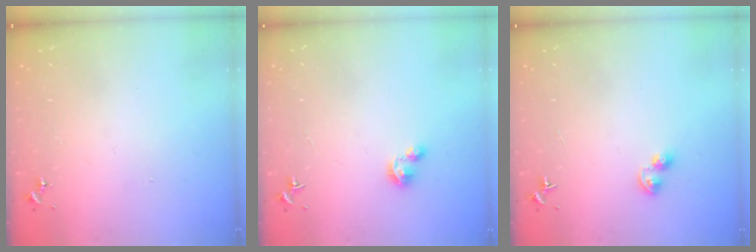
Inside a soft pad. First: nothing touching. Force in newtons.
{"total": 3.6, "press": 3.5, "slide": 0.4}
{"total": 3.8, "press": 3.7, "slide": 0.6}